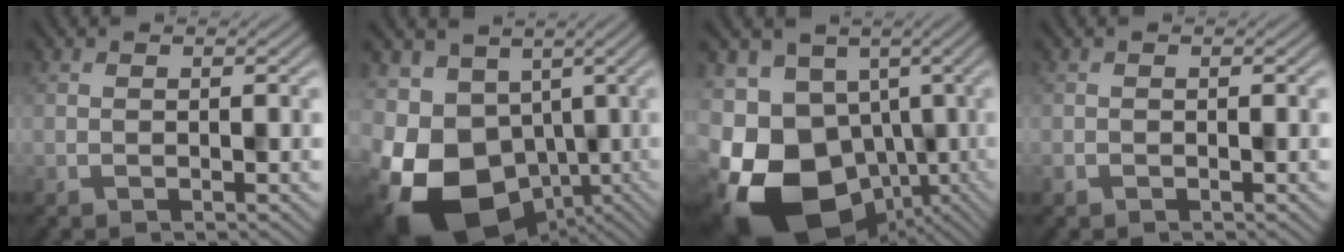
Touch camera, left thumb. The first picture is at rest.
{"total": 17.8, "force": [-6.3, 12.5, 10.9], "torque": [-0.252, -0.034, -0.079]}
{"total": 19.6, "force": [-7.8, 14.0, 11.2], "torque": [-0.258, -0.027, -0.110]}
{"total": 0.5, "force": [-0.4, 0.3, 0.2], "torque": [-0.005, -0.004, -0.006]}